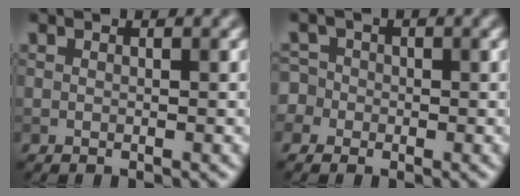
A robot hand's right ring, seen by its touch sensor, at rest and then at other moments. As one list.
[{"total": 3.7, "force": [-1.0, 3.5, 1.0], "torque": [-0.001, 0.019, -0.049]}]